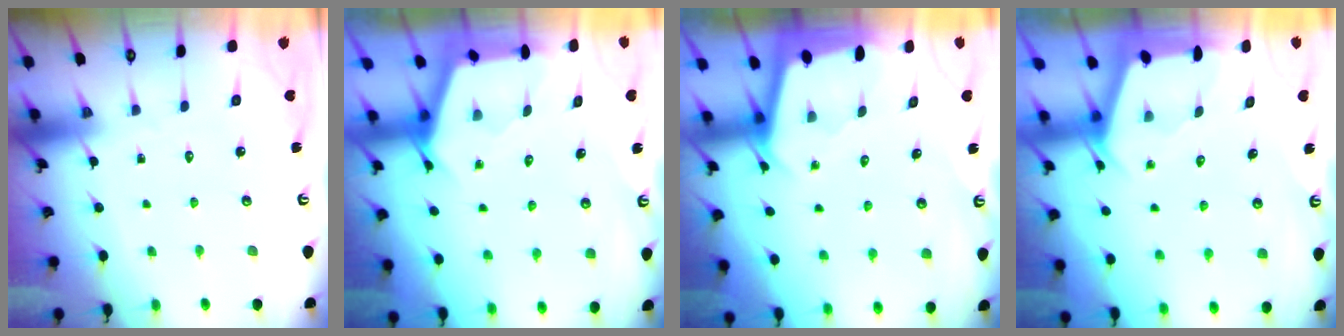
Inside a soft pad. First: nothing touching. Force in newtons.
{"total": 2.7, "press": 2.7, "slide": 0.3}
{"total": 2.0, "press": 2.0, "slide": 0.2}
{"total": 2.1, "press": 2.0, "slide": 0.3}